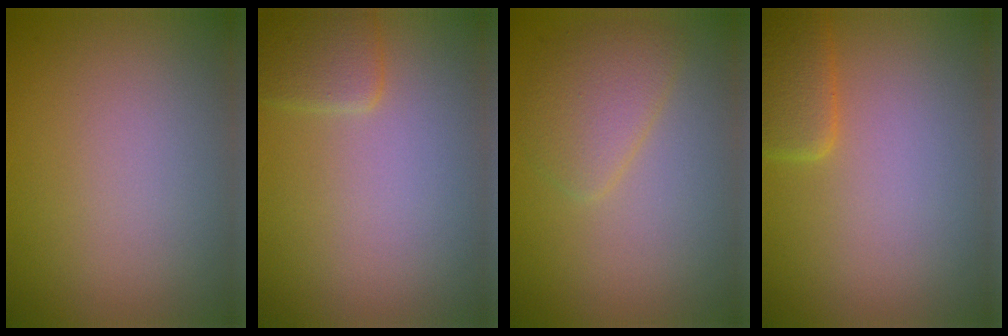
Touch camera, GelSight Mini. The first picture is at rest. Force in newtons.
{"total": 1.8, "press": 1.8, "slide": 0.1}
{"total": 2.7, "press": 2.7, "slide": 0.1}
{"total": 2.6, "press": 2.6, "slide": 0.2}